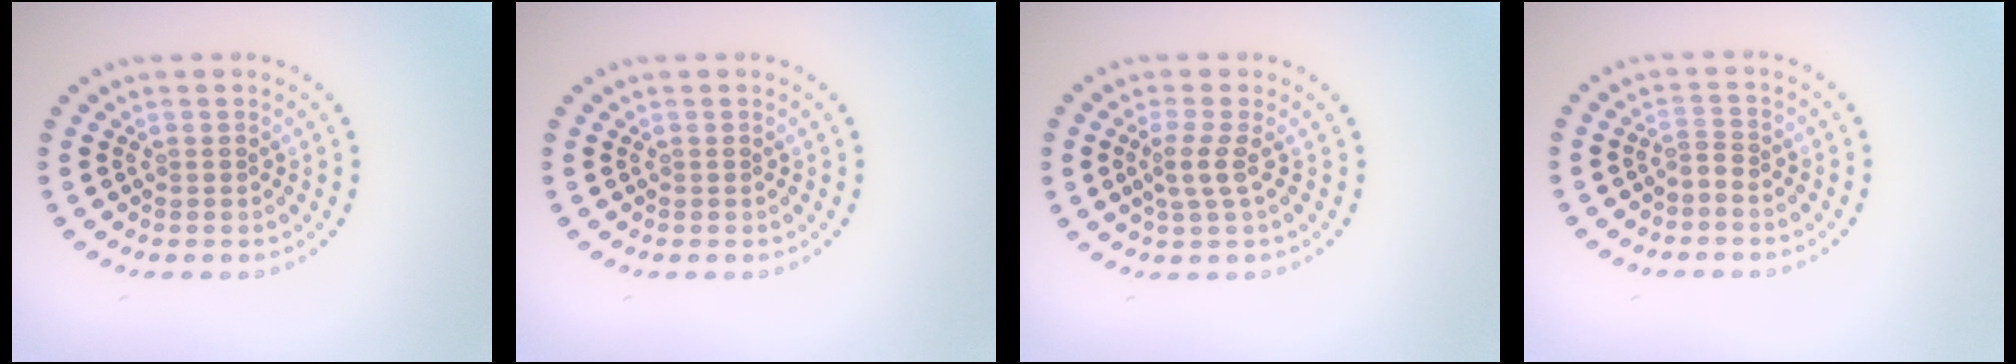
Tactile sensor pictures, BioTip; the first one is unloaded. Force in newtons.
{"total": 0.0}
{"total": 2.1, "press": 1.5, "slide": 1.4}
{"total": 1.1, "press": 0.3, "slide": 1.0}